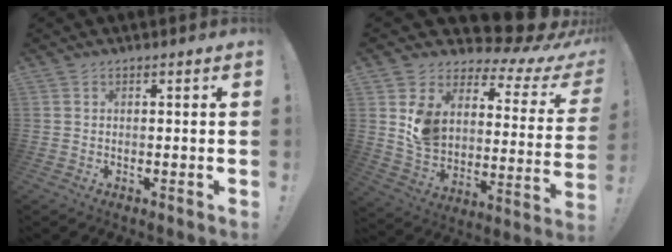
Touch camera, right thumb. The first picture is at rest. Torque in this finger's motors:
{"motor_torque": [1.33, 1.90, 1.28, 0.77, 0.15]}